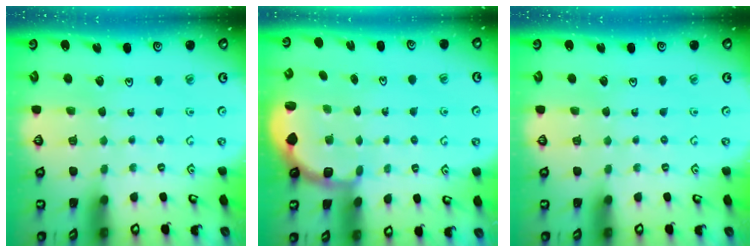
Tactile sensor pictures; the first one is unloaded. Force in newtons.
{"total": 2.3, "press": 2.0, "slide": 1.0}
{"total": 0.0}